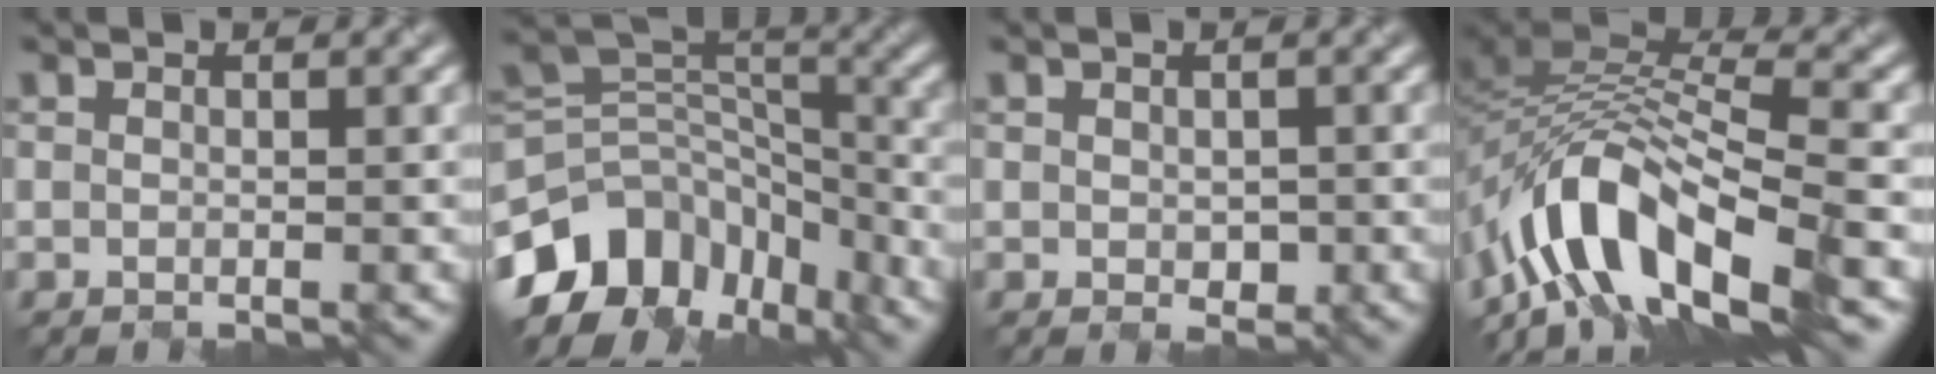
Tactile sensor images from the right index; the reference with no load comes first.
{"total": 11.0, "force": [-6.3, 7.4, 5.1], "torque": [-0.101, 0.001, -0.107]}
{"total": 1.3, "force": [-0.2, 1.0, 0.8], "torque": [-0.013, -0.008, 0.004]}
{"total": 11.1, "force": [-7.0, 4.4, 7.4], "torque": [-0.128, 0.010, -0.137]}